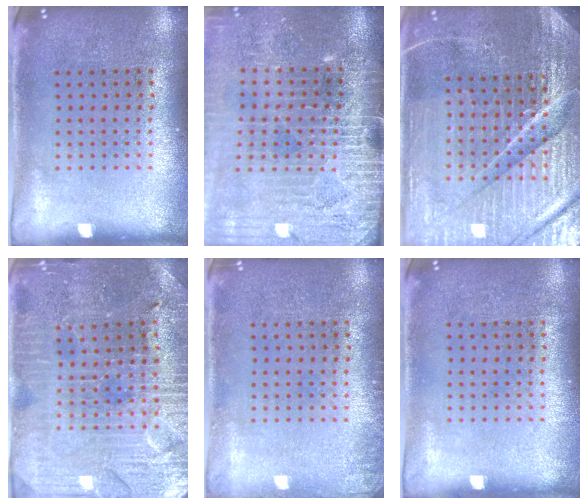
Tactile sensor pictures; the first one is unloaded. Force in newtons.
{"total": 3.8, "press": 3.4, "slide": 1.7}
{"total": 6.0, "press": 5.4, "slide": 2.6}
{"total": 3.3, "press": 3.3, "slide": 0.6}
{"total": 1.0, "press": 1.0, "slide": 0.2}
{"total": 0.0}